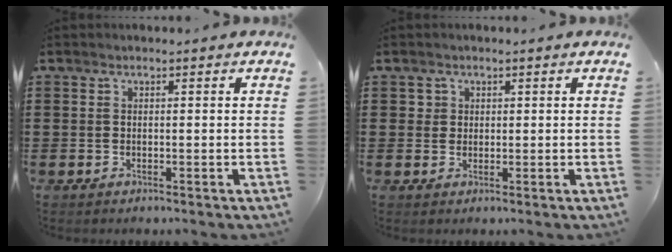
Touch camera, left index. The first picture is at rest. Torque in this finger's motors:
{"motor_torque": [0.06, 0.00, -0.03, -0.01]}